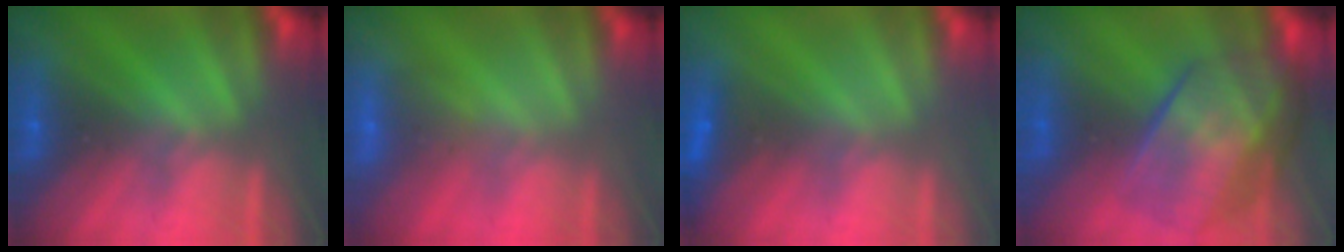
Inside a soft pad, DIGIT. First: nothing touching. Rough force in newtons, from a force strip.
{"total": 2.9}
{"total": 2.3}
{"total": 8.4}